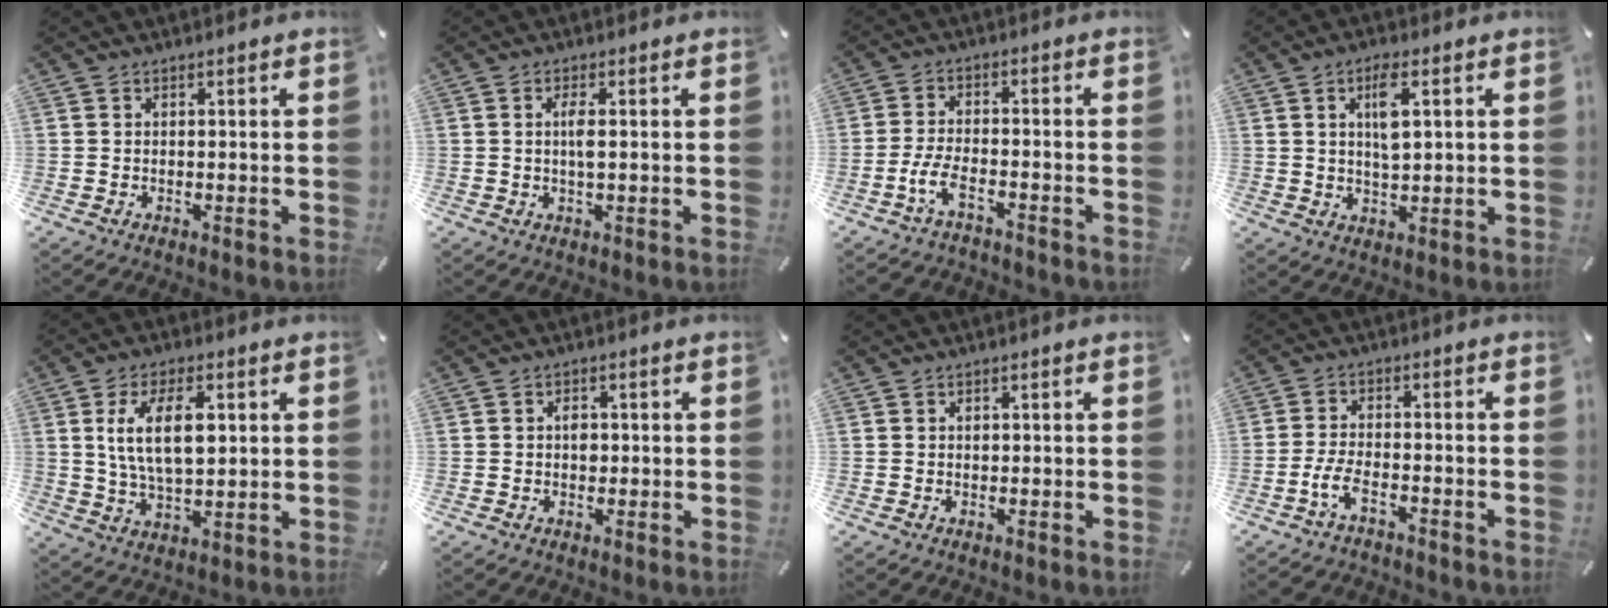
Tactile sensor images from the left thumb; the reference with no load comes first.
{"total": 3.2, "force": [0.2, 0.7, 3.1], "torque": [-0.061, -0.001, 0.002]}
{"total": 6.2, "force": [-3.9, 2.6, 4.1], "torque": [-0.099, 0.007, -0.077]}
{"total": 6.7, "force": [2.1, 2.5, 5.9], "torque": [-0.114, -0.003, 0.029]}
{"total": 12.0, "force": [2.9, 6.1, 10.0], "torque": [-0.192, -0.004, 0.043]}
{"total": 2.5, "force": [-0.1, 1.9, 1.6], "torque": [-0.016, -0.003, -0.007]}
{"total": 0.7, "force": [0.1, 0.6, 0.4], "torque": [-0.007, 0.001, 0.001]}
{"total": 5.5, "force": [-3.5, 2.2, 3.6], "torque": [-0.085, 0.008, -0.069]}